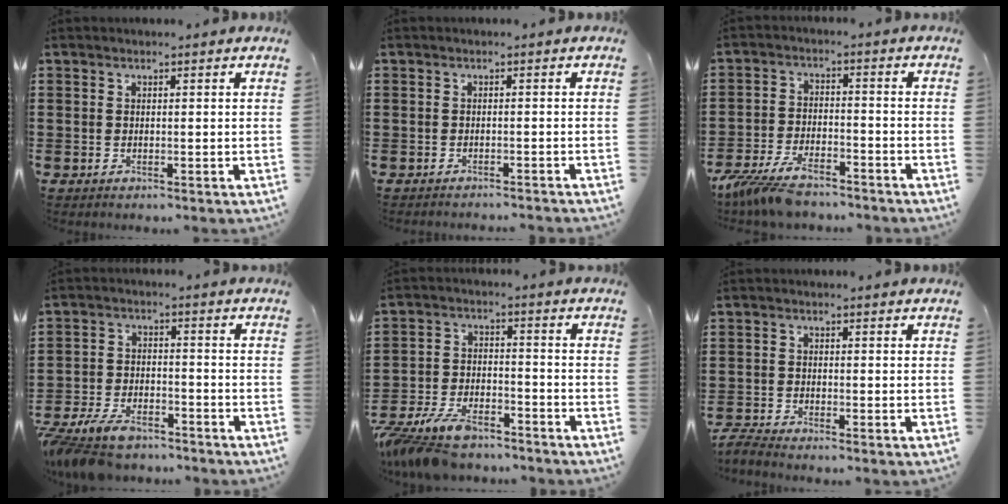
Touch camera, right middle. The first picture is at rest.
{"total": 1.1, "force": [-1.0, -0.2, 0.0], "torque": [-0.004, 0.000, -0.020]}
{"total": 7.6, "force": [-6.4, 1.8, 3.7], "torque": [-0.094, -0.005, -0.125]}
{"total": 7.0, "force": [-6.3, 1.8, 2.6], "torque": [-0.072, 0.002, -0.125]}
{"total": 8.5, "force": [-7.6, 2.0, 3.1], "torque": [-0.081, 0.007, -0.151]}
{"total": 2.4, "force": [-2.3, 0.0, 0.5], "torque": [-0.025, -0.005, -0.051]}